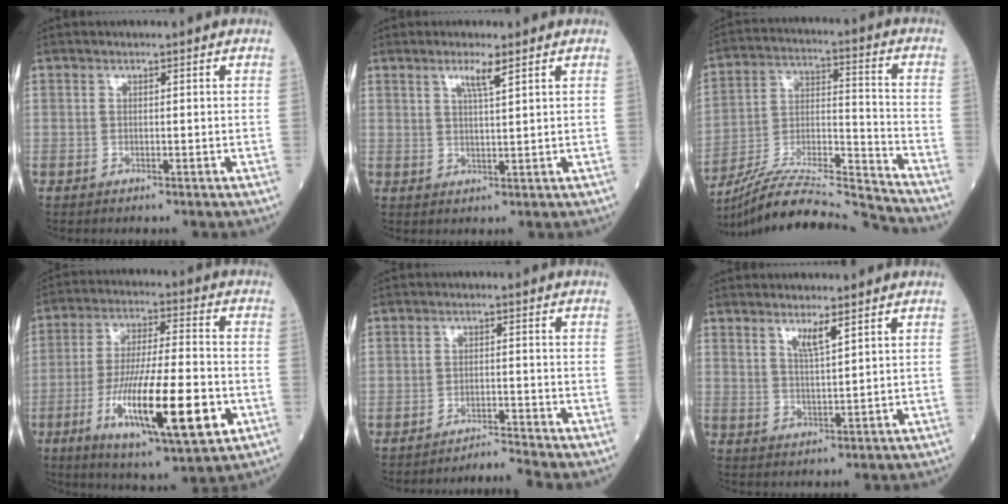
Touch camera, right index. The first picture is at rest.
{"total": 3.1, "force": [1.9, -0.2, 2.5], "torque": [-0.051, -0.002, 0.037]}
{"total": 19.6, "force": [-18.8, -1.4, 5.1], "torque": [-0.107, 0.009, -0.319]}
{"total": 18.7, "force": [-6.0, 2.9, 17.5], "torque": [-0.314, -0.026, -0.093]}
{"total": 3.7, "force": [-3.2, -1.8, -0.6], "torque": [0.012, -0.005, -0.051]}
{"total": 3.3, "force": [2.2, 0.0, 2.4], "torque": [-0.049, -0.009, 0.043]}